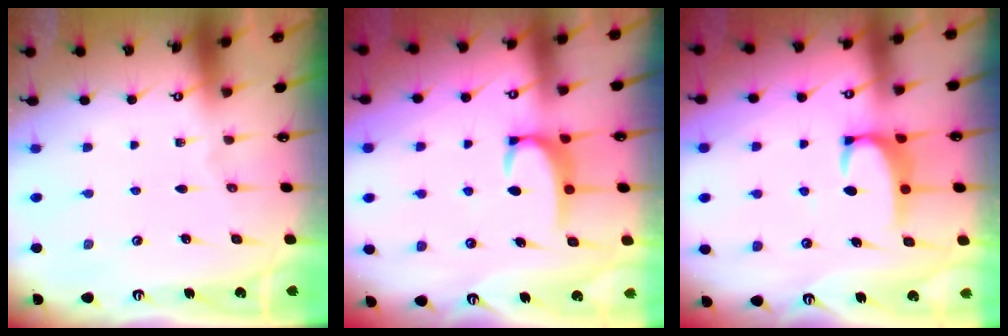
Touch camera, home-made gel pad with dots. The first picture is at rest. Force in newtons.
{"total": 3.2, "press": 3.2, "slide": 0.4}
{"total": 2.6, "press": 2.6, "slide": 0.5}